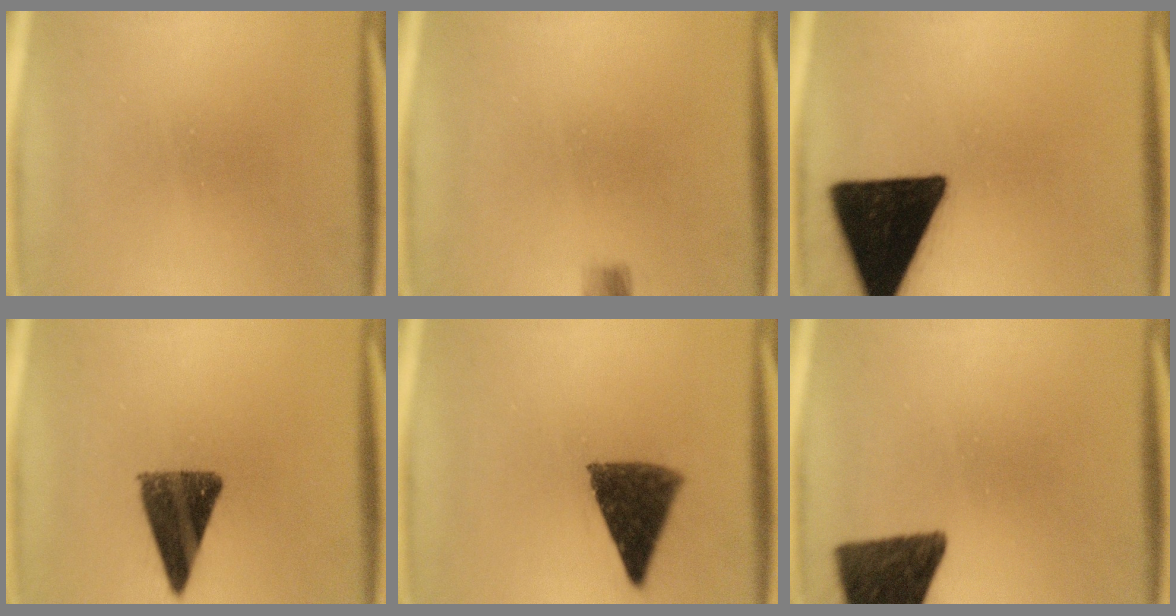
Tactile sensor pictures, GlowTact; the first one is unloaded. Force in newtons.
{"total": 1.6}
{"total": 19.8}
{"total": 10.9}
{"total": 10.1}
{"total": 12.9}